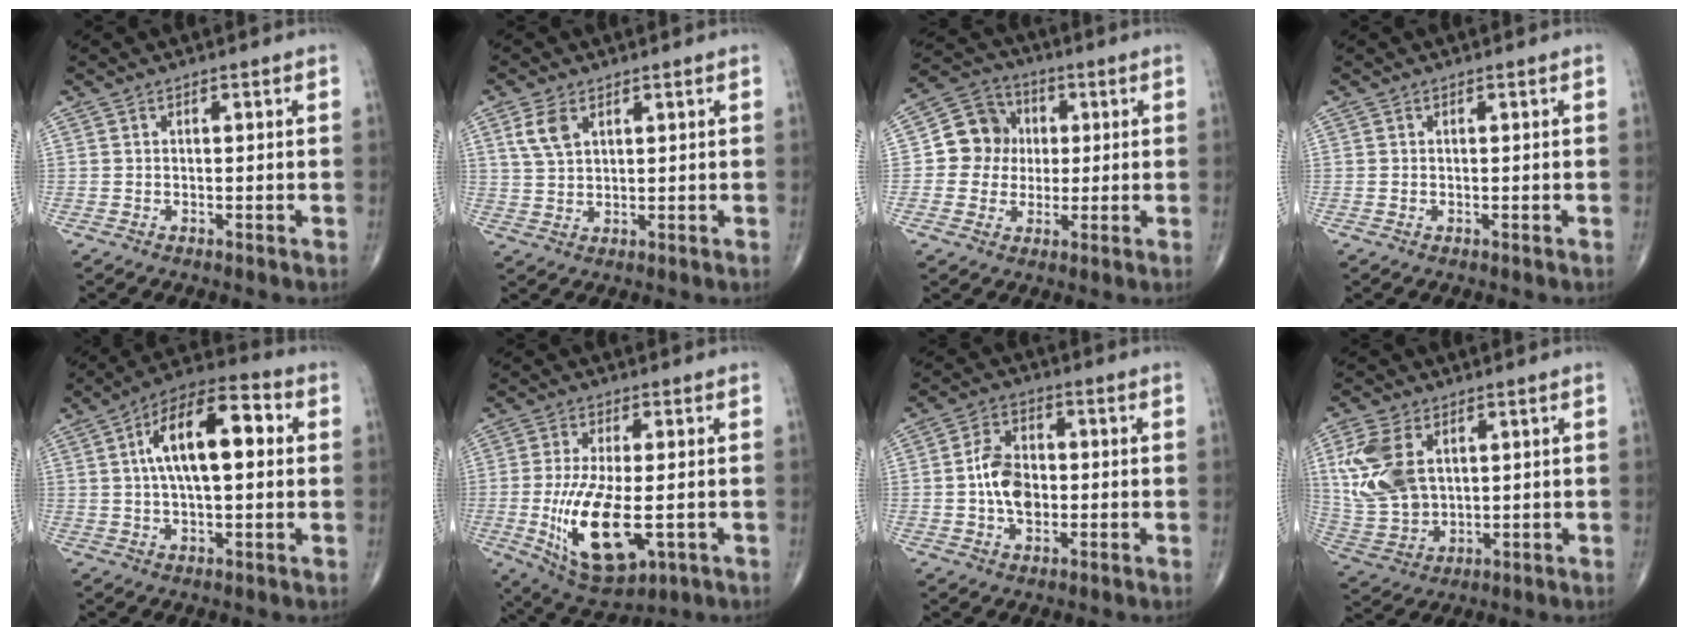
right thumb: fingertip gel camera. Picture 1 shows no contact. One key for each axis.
{"total": 4.8, "fx": 2.3, "fy": 2.7, "fz": 3.2, "tx": -0.064, "ty": -0.002, "tz": 0.052}
{"total": 9.6, "fx": 0.7, "fy": 8.9, "fz": 3.7, "tx": -0.025, "ty": 0.015, "tz": 0.002}
{"total": 0.0}
{"total": 15.4, "fx": 2.7, "fy": 6.7, "fz": 13.6, "tx": -0.220, "ty": 0.027, "tz": 0.037}
{"total": 15.3, "fx": -3.2, "fy": 6.4, "fz": 13.5, "tx": -0.245, "ty": -0.019, "tz": -0.037}
{"total": 8.4, "fx": -0.7, "fy": 5.6, "fz": 6.2, "tx": -0.096, "ty": 0.013, "tz": -0.018}
{"total": 13.2, "fx": 3.7, "fy": 8.6, "fz": 9.3, "tx": -0.194, "ty": -0.008, "tz": 0.084}